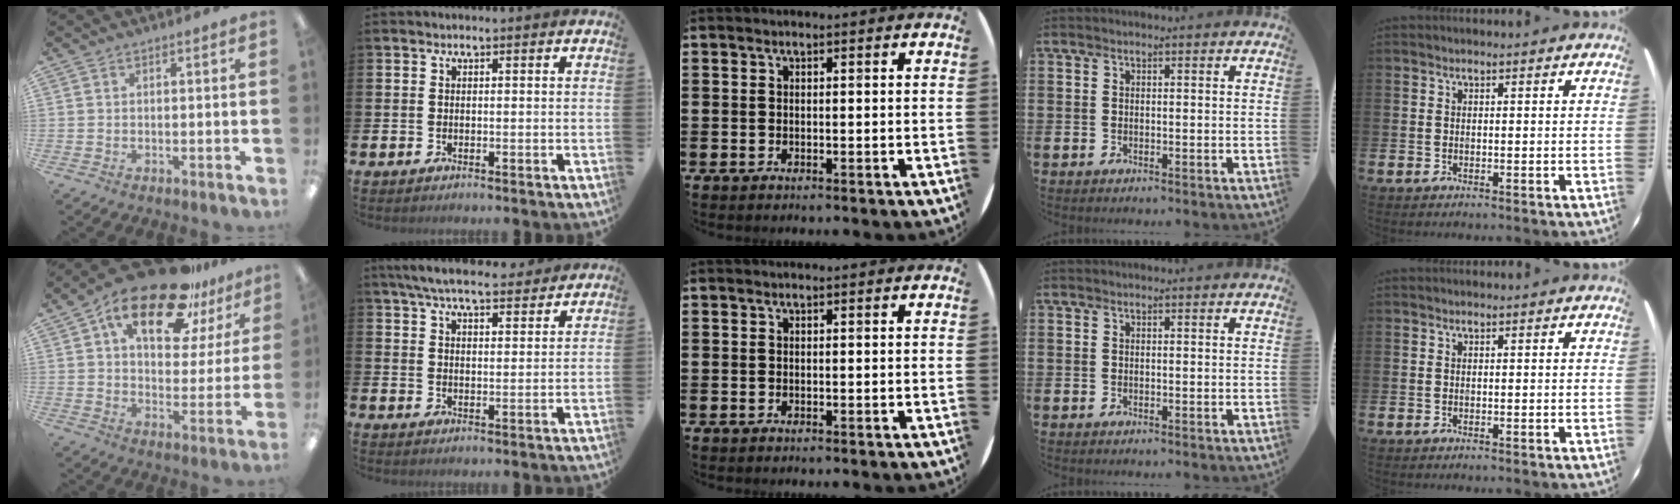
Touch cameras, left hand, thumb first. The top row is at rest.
{"thumb": {"total": 19.7, "force": [13.3, 8.2, 11.9], "torque": [-0.197, -0.071, 0.224]}, "index": {"total": 6.5, "force": [6.1, 1.3, 1.9], "torque": [-0.044, -0.028, 0.108]}}